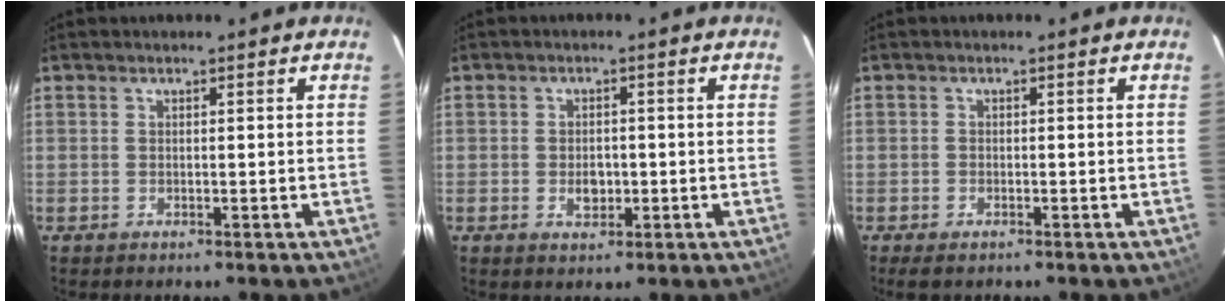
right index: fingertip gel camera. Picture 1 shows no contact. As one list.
[{"total": 3.3, "force": [-0.8, 2.3, 2.2], "torque": [-0.038, 0.000, -0.011]}, {"total": 2.3, "force": [-1.7, 1.0, 1.2], "torque": [-0.028, -0.007, -0.032]}]